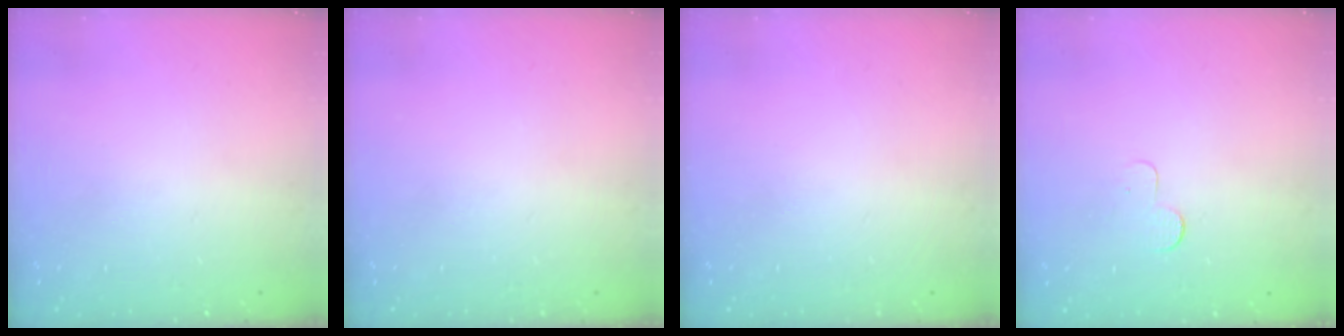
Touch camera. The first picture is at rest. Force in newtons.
{"total": 0.0}
{"total": 0.0}
{"total": 2.9, "press": 2.9, "slide": 0.3}